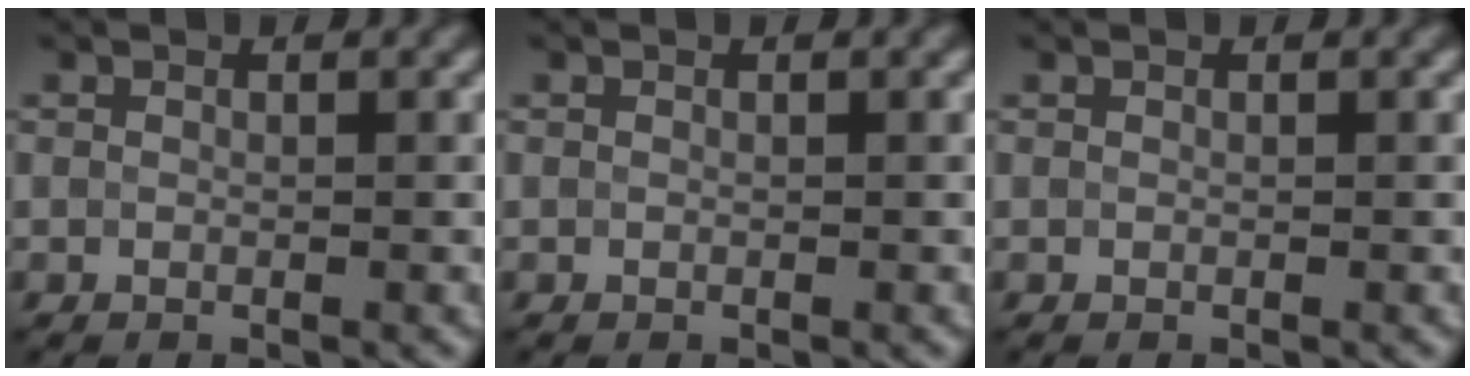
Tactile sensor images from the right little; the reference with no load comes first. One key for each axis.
{"total": 0.0}
{"total": 0.0}